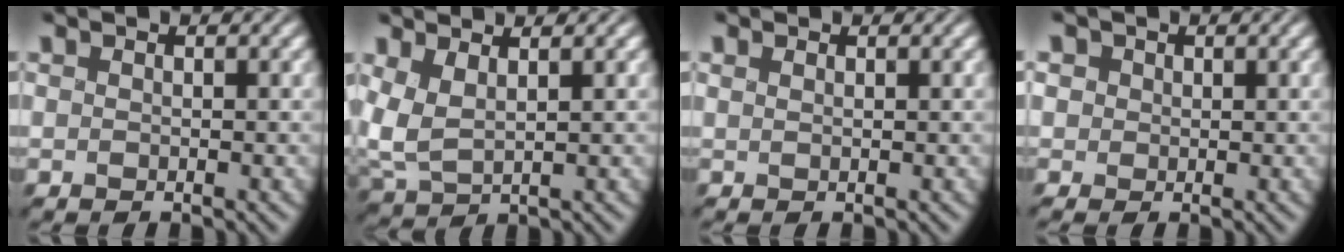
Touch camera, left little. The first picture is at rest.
{"total": 3.8, "force": [1.3, 1.9, 3.0], "torque": [-0.075, 0.001, 0.029]}
{"total": 0.0}
{"total": 1.8, "force": [0.6, 1.6, 0.6], "torque": [-0.017, 0.004, 0.010]}